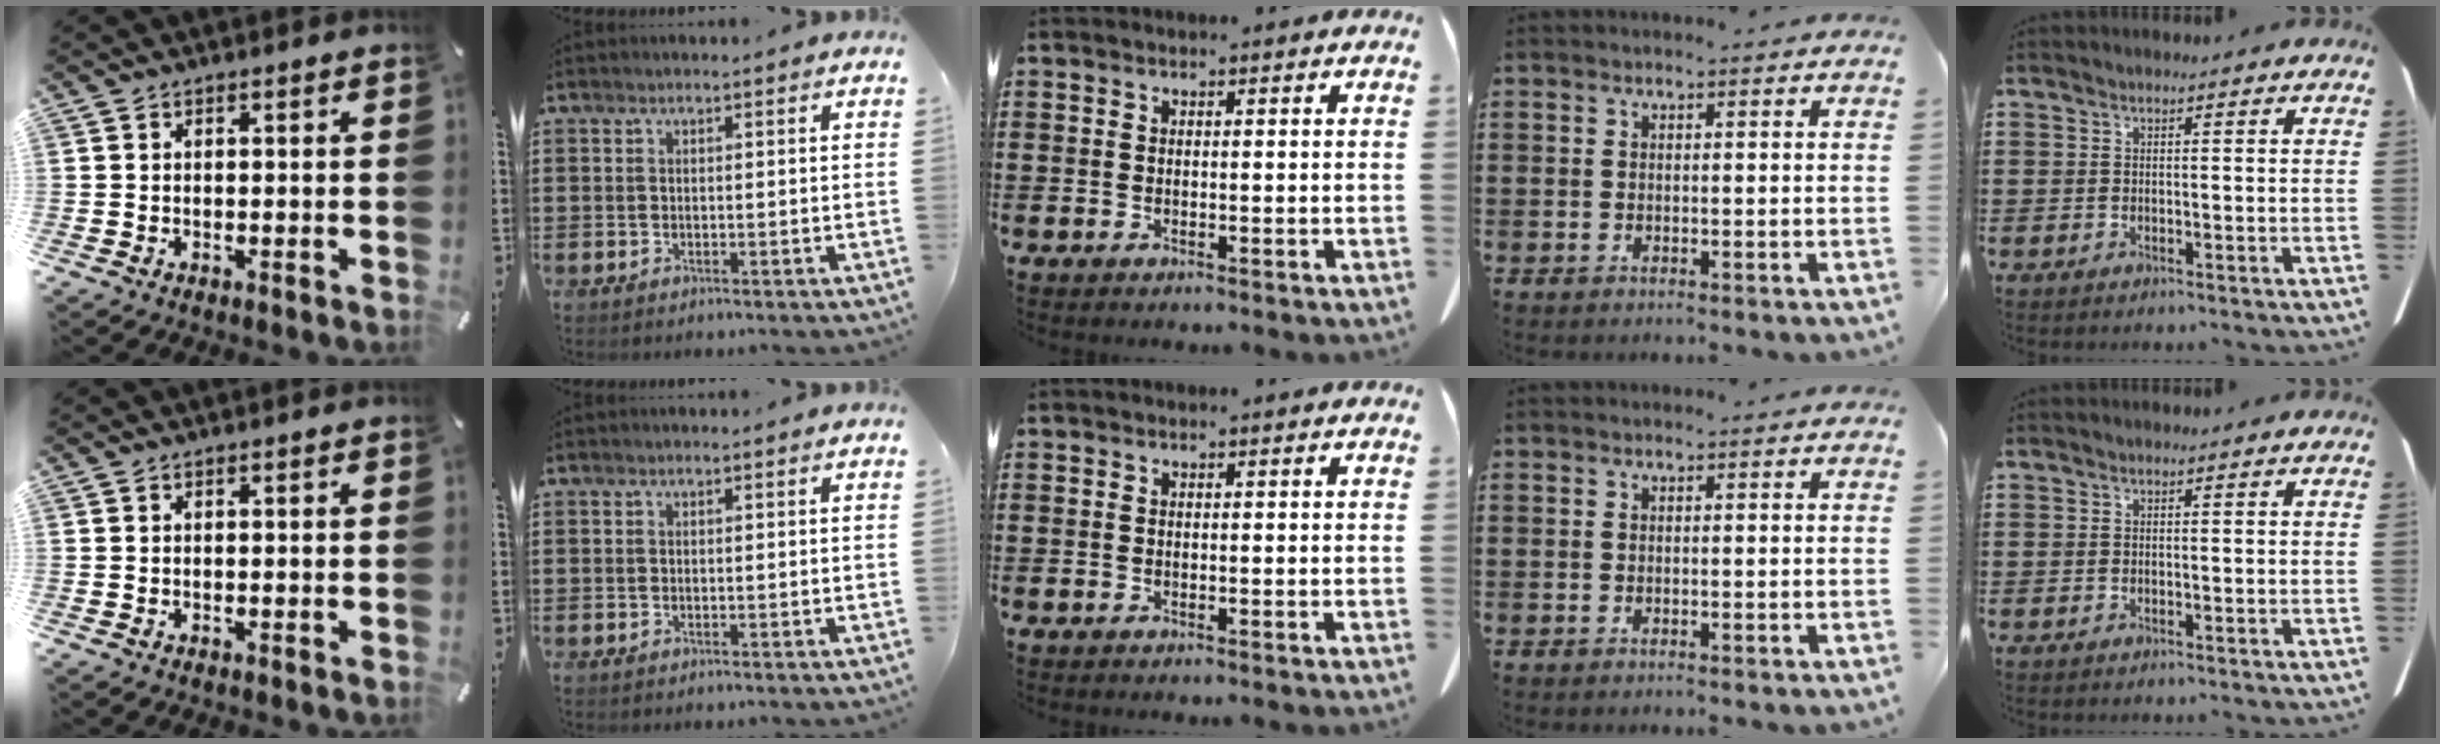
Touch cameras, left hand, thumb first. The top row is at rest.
{}